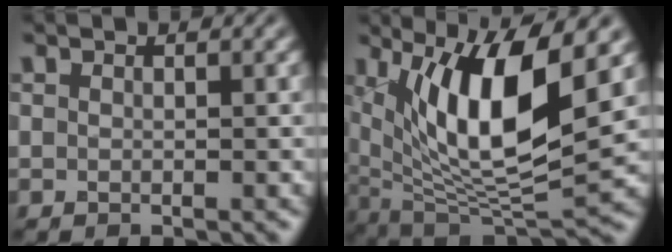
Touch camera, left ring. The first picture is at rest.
{"total": 11.3, "force": [3.6, 3.4, 10.2], "torque": [-0.175, -0.009, 0.071]}